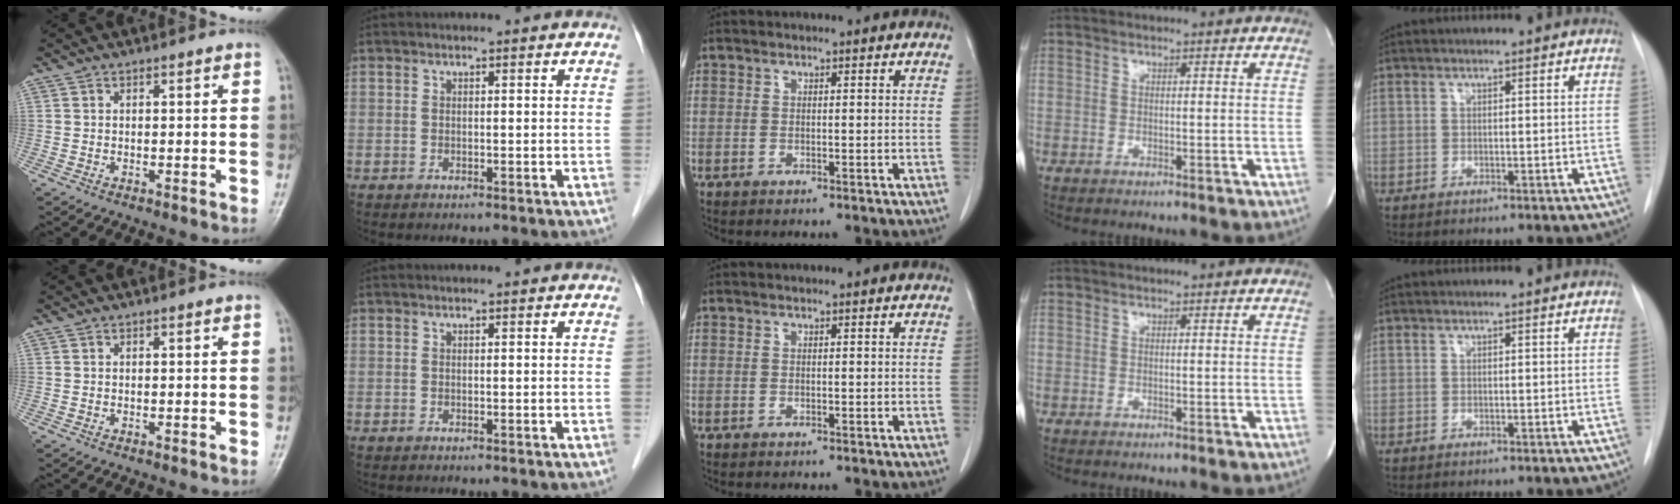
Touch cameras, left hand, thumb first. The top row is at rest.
{}